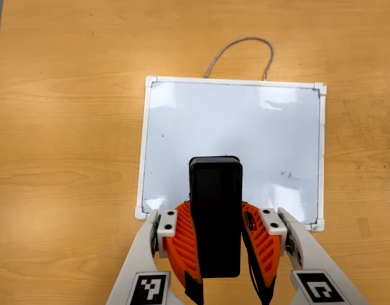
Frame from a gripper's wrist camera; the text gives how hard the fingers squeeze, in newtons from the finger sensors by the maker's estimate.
{"total": 8.2, "left": 7.2, "right": 9.2}